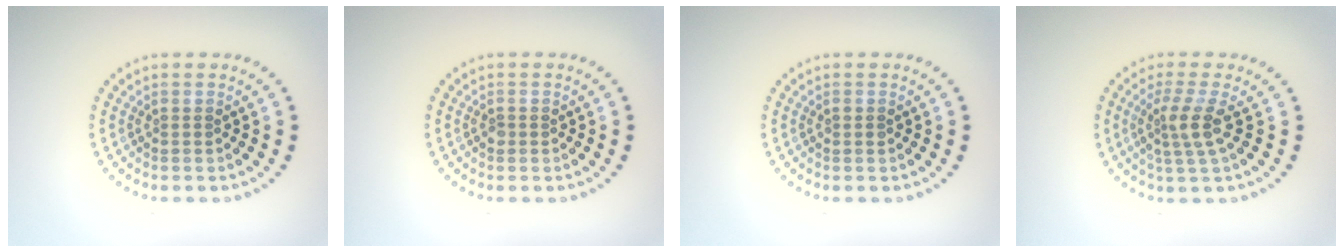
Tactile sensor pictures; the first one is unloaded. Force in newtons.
{"total": 0.7, "press": 0.6, "slide": 0.2}
{"total": 0.7, "press": 0.7, "slide": 0.1}
{"total": 2.8, "press": 2.2, "slide": 1.7}